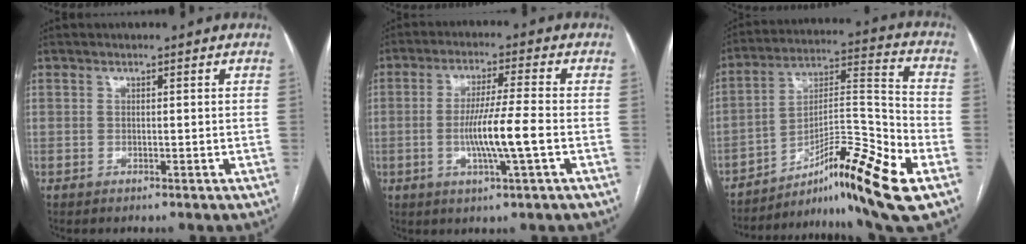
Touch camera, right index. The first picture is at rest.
{"total": 8.3, "force": [-1.8, -0.5, 8.1], "torque": [-0.153, -0.006, -0.034]}
{"total": 17.3, "force": [-10.2, 0.2, 13.9], "torque": [-0.223, 0.004, -0.162]}